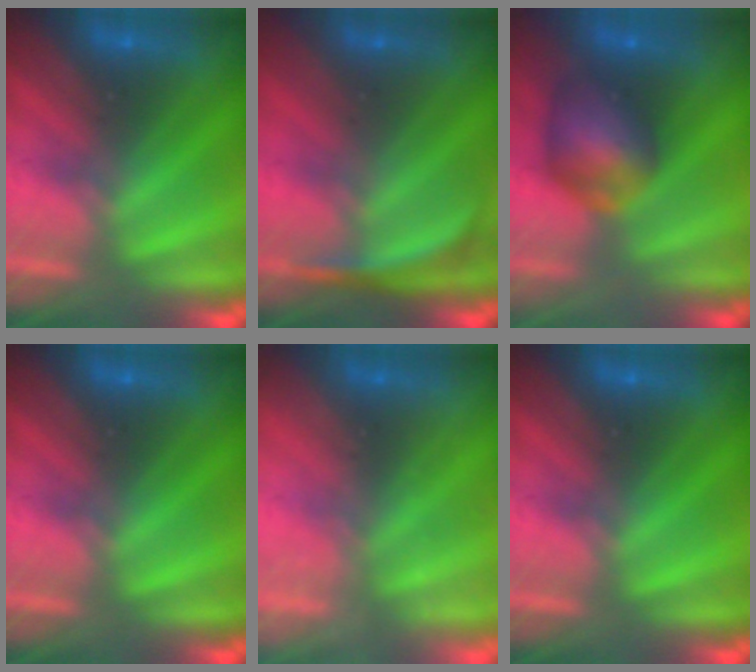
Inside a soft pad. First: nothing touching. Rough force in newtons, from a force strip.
{"total": 3.3}
{"total": 5.5}
{"total": 0.0}
{"total": 2.2}
{"total": 0.0}